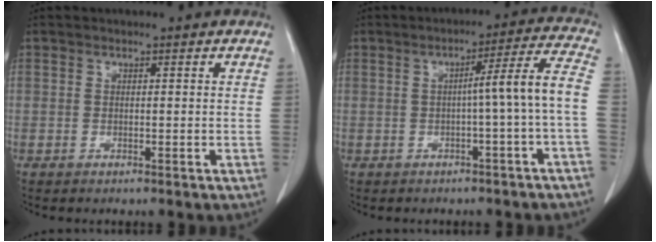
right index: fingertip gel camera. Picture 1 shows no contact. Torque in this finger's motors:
{"motor_torque": [0.75, -0.43, 0.41, 0.09]}